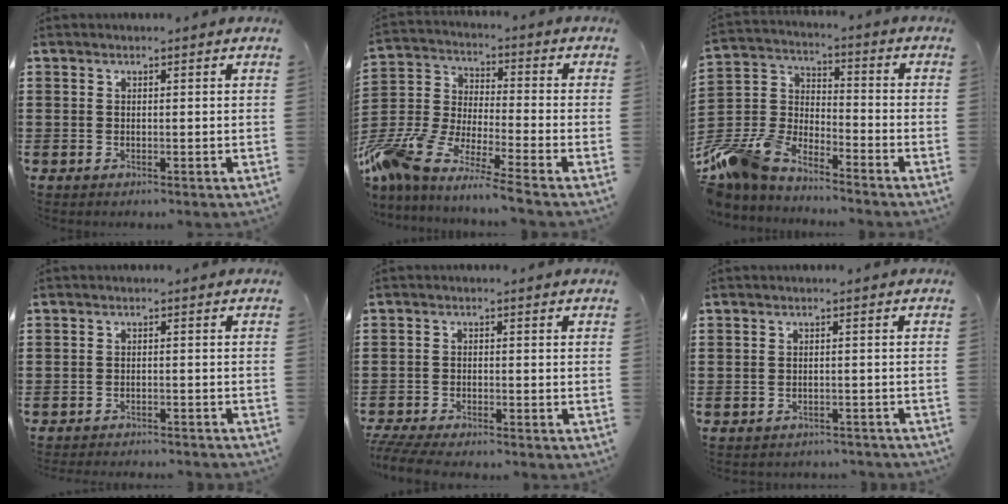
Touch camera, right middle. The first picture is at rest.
{"total": 8.3, "force": [-7.7, 0.3, 3.0], "torque": [-0.098, -0.015, -0.166]}
{"total": 9.3, "force": [-8.4, 2.7, 2.7], "torque": [-0.097, 0.003, -0.178]}
{"total": 1.9, "force": [-1.9, -0.1, 0.1], "torque": [-0.005, 0.000, -0.039]}
{"total": 3.2, "force": [-3.1, 0.1, 0.8], "torque": [-0.030, -0.007, -0.068]}
{"total": 1.5, "force": [-1.5, 0.1, 0.0], "torque": [-0.006, 0.001, -0.032]}